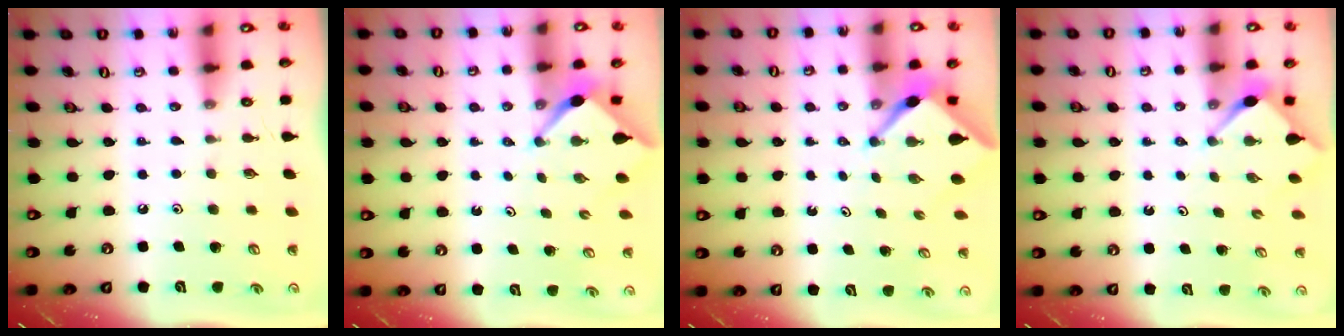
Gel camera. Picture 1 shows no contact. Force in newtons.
{"total": 2.6, "press": 2.6, "slide": 0.2}
{"total": 2.9, "press": 2.9, "slide": 0.4}
{"total": 2.9, "press": 2.9, "slide": 0.4}